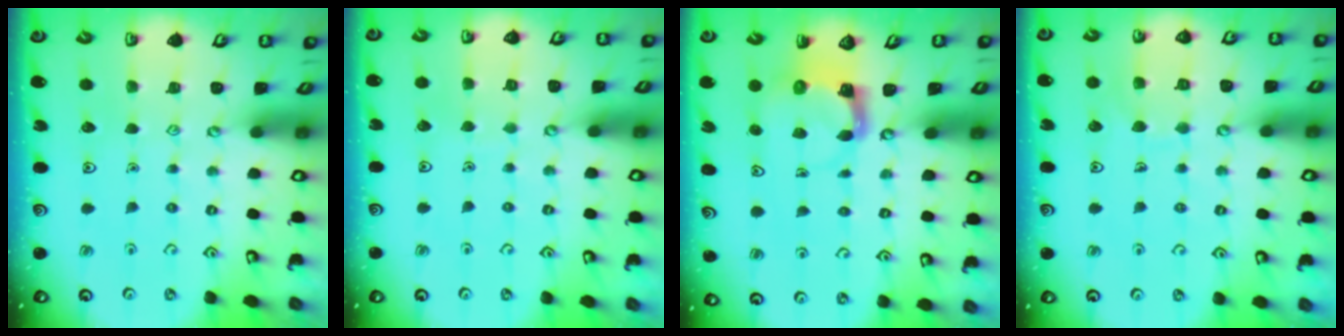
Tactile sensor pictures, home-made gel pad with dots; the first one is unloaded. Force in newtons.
{"total": 2.5, "press": 2.5, "slide": 0.3}
{"total": 4.0, "press": 3.9, "slide": 0.6}
{"total": 7.3, "press": 7.3, "slide": 0.7}